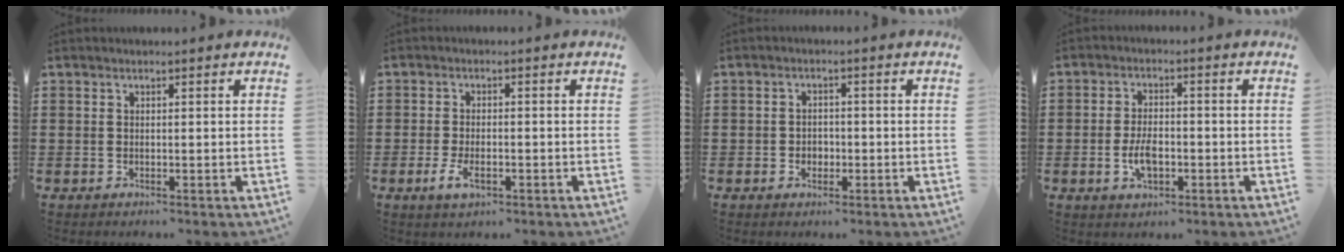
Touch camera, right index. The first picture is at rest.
{"total": 3.2, "force": [-1.2, 1.5, 2.6], "torque": [-0.059, -0.004, -0.025]}
{"total": 1.8, "force": [-0.8, 1.4, 0.8], "torque": [-0.017, 0.003, -0.018]}
{"total": 4.7, "force": [-1.4, 2.4, 3.8], "torque": [-0.087, -0.001, -0.029]}